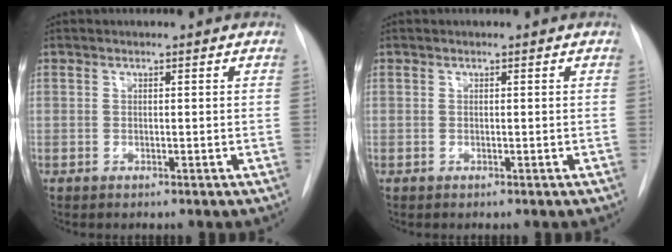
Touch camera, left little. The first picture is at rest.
{"total": 0.0}